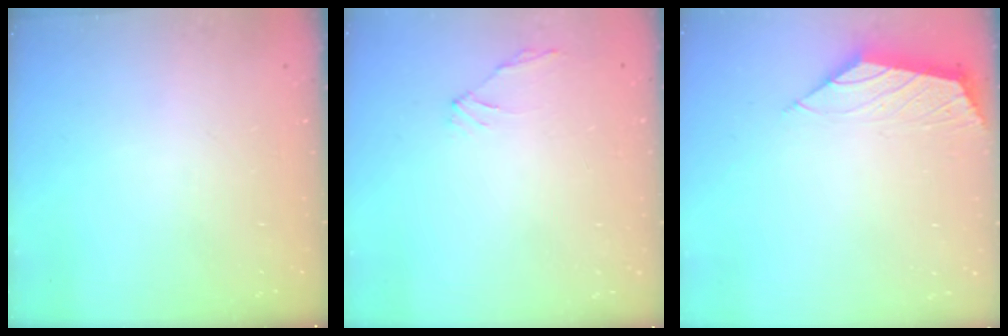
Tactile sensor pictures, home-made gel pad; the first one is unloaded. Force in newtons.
{"total": 0.7, "press": 0.3, "slide": 0.6}
{"total": 1.6, "press": 1.5, "slide": 0.5}